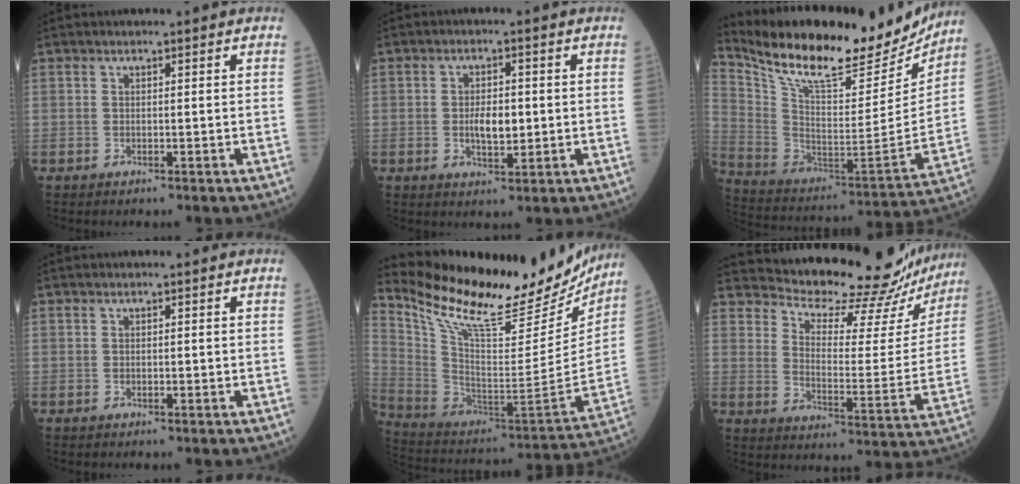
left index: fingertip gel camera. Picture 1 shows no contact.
{"total": 4.3, "force": [-0.2, 1.9, 3.9], "torque": [-0.071, -0.002, 0.000]}
{"total": 27.0, "force": [23.1, 6.2, 12.6], "torque": [-0.232, -0.032, 0.350]}
{"total": 0.0}
{"total": 28.5, "force": [24.4, 6.7, 13.2], "torque": [-0.231, -0.056, 0.360]}
{"total": 22.7, "force": [21.9, 3.3, 4.9], "torque": [-0.079, -0.083, 0.272]}